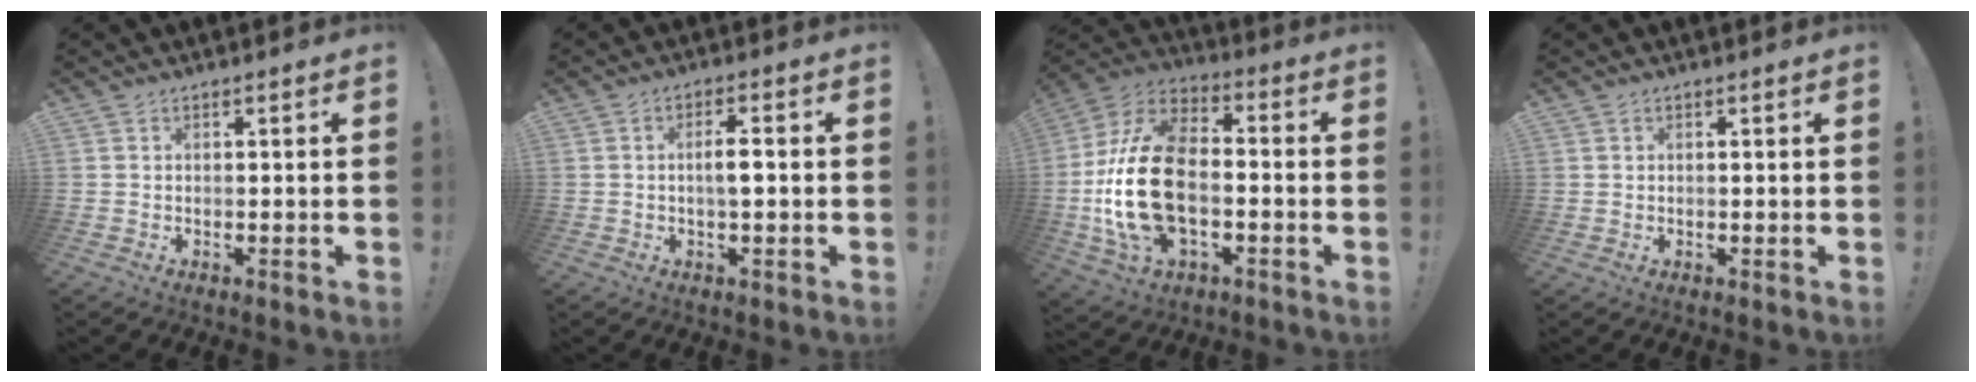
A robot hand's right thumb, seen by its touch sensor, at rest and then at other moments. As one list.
[{"total": 4.1, "force": [-0.3, 1.0, 4.0], "torque": [-0.064, 0.004, -0.010]}, {"total": 24.2, "force": [-3.5, 15.0, 18.7], "torque": [-0.362, 0.034, -0.047]}, {"total": 1.6, "force": [1.0, 1.3, 0.0], "torque": [0.010, -0.009, 0.016]}]